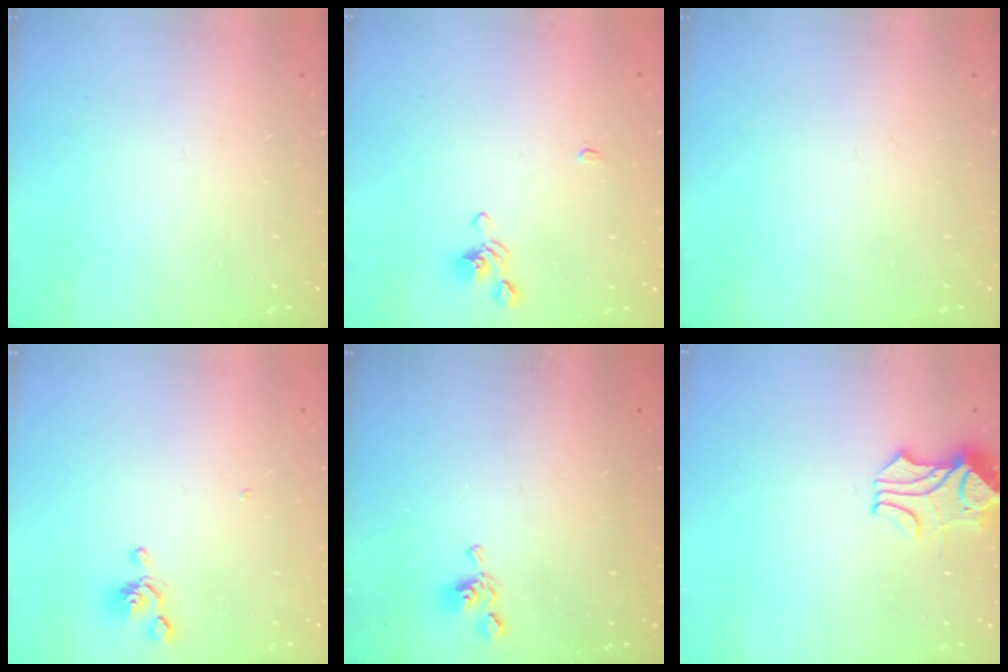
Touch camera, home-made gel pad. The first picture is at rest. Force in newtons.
{"total": 2.2, "press": 2.2, "slide": 0.4}
{"total": 0.0}
{"total": 0.8, "press": 0.6, "slide": 0.5}
{"total": 5.7, "press": 5.7, "slide": 0.3}
{"total": 2.0, "press": 1.8, "slide": 1.0}